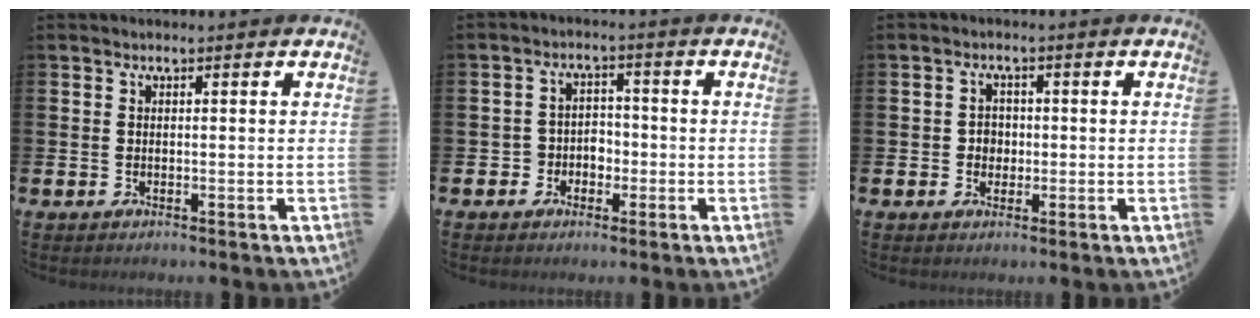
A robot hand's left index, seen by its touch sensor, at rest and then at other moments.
{"total": 3.1, "force": [-1.5, 2.7, 0.4], "torque": [-0.019, 0.007, -0.037]}
{"total": 2.2, "force": [-0.1, 2.0, 0.8], "torque": [-0.003, 0.001, -0.009]}